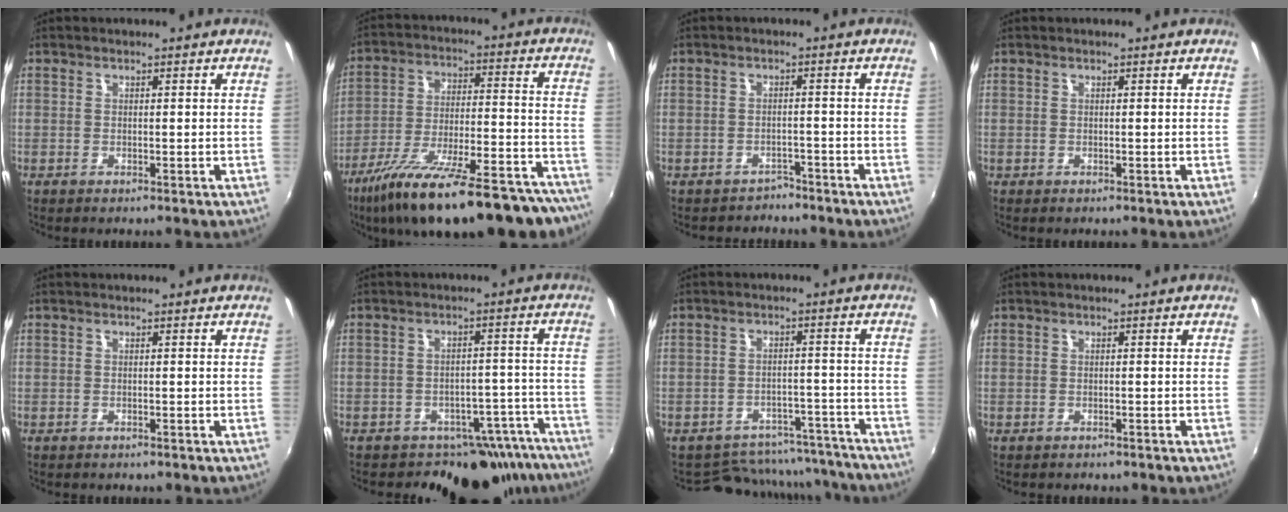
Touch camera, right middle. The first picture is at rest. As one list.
[{"total": 30.8, "force": [-25.0, 7.3, 16.5], "torque": [-0.256, -0.044, -0.348]}, {"total": 3.6, "force": [-3.1, 1.8, 0.3], "torque": [-0.012, 0.001, -0.041]}, {"total": 0.0}, {"total": 0.0}, {"total": 13.4, "force": [-11.2, 7.0, 2.2], "torque": [-0.010, 0.048, -0.124]}, {"total": 16.2, "force": [-14.5, 6.2, 3.6], "torque": [-0.075, 0.036, -0.168]}, {"total": 0.8, "force": [-0.6, 0.3, 0.4], "torque": [-0.012, -0.002, -0.005]}]